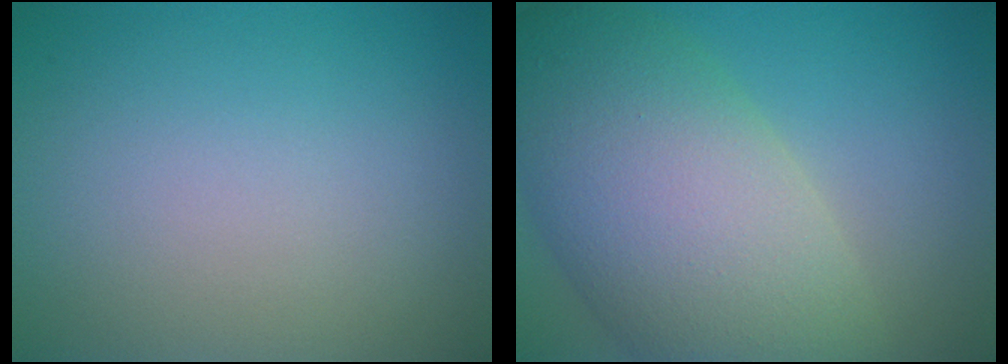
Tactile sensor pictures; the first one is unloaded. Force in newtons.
{"total": 11.8, "press": 11.8, "slide": 0.8}